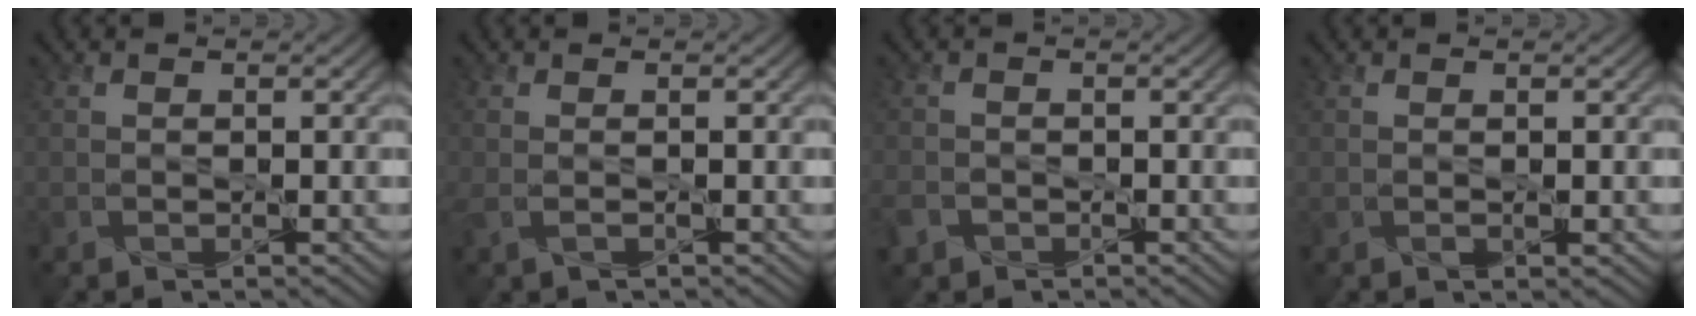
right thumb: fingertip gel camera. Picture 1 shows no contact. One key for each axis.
{"total": 1.6, "fx": -0.2, "fy": 0.6, "fz": 1.5, "tx": -0.041, "ty": -0.006, "tz": -0.006}
{"total": 2.5, "fx": -1.5, "fy": 1.9, "fz": 0.8, "tx": -0.028, "ty": -0.010, "tz": -0.036}
{"total": 0.7, "fx": -0.1, "fy": 0.3, "fz": 0.7, "tx": -0.013, "ty": -0.004, "tz": 0.000}